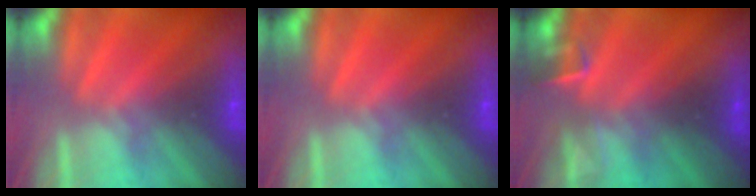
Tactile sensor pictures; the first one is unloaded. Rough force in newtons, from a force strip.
{"total": 0.0}
{"total": 3.2}